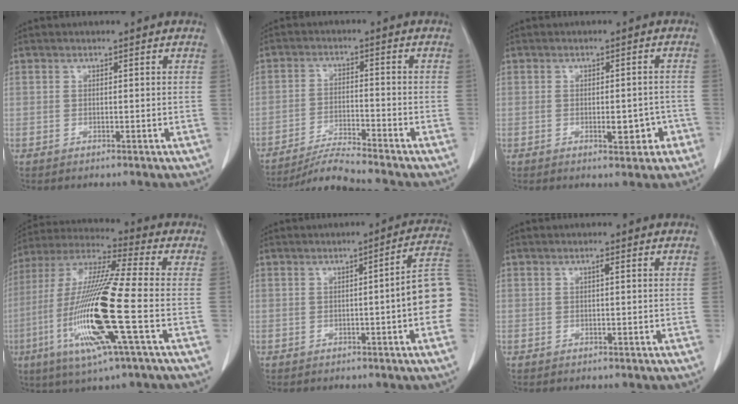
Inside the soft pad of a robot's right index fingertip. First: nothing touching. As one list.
[{"total": 6.6, "force": [-6.2, -1.6, 1.5], "torque": [-0.026, -0.017, -0.113]}, {"total": 3.9, "force": [-1.5, 1.6, 3.2], "torque": [-0.039, 0.006, -0.012]}, {"total": 19.3, "force": [-5.1, 0.4, 18.7], "torque": [-0.398, -0.020, -0.103]}, {"total": 10.1, "force": [-1.1, -0.2, 10.0], "torque": [-0.112, 0.015, -0.026]}, {"total": 0.5, "force": [0.1, 0.0, 0.5], "torque": [-0.008, 0.001, 0.002]}]